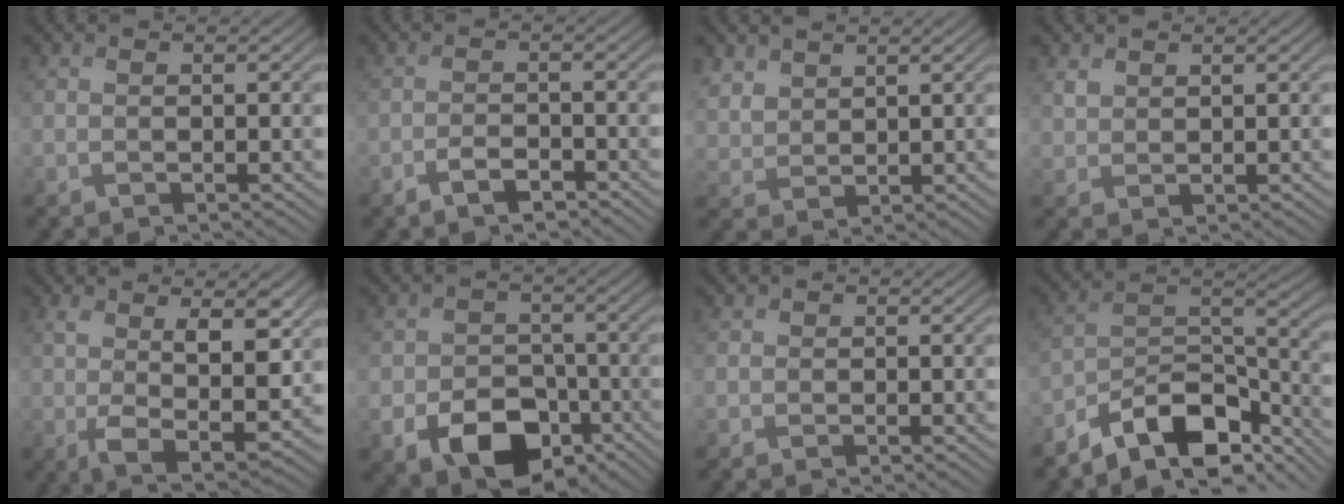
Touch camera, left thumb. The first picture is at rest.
{"total": 2.4, "force": [-1.7, 0.9, 1.4], "torque": [-0.024, 0.003, -0.035]}
{"total": 4.3, "force": [2.9, 2.7, 1.6], "torque": [-0.055, 0.001, 0.067]}
{"total": 2.0, "force": [1.5, 1.3, 0.5], "torque": [-0.015, 0.000, 0.033]}
{"total": 9.5, "force": [2.3, 4.4, 8.1], "torque": [-0.167, -0.020, 0.042]}
{"total": 10.2, "force": [-4.7, 7.1, 5.6], "torque": [-0.106, -0.026, -0.078]}
{"total": 1.3, "force": [0.2, 1.2, 0.1], "torque": [0.001, -0.002, 0.000]}
{"total": 11.0, "force": [-8.2, 4.2, 6.0], "torque": [-0.091, 0.004, -0.162]}